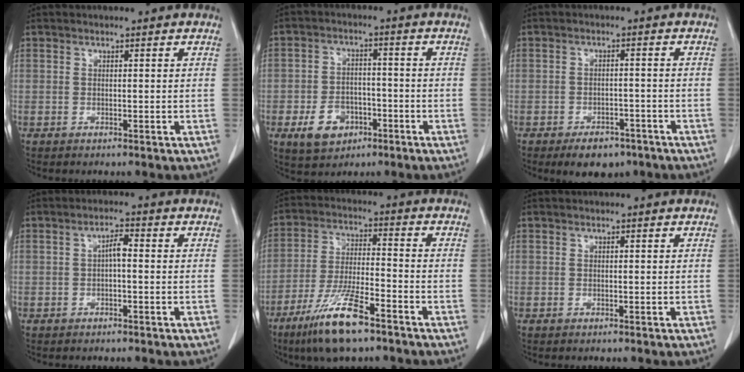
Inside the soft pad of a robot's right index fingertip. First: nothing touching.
{"total": 7.0, "force": [-3.1, 5.1, 3.7], "torque": [-0.074, 0.006, -0.042]}
{"total": 6.0, "force": [-4.3, 3.1, 2.8], "torque": [-0.039, 0.001, -0.059]}
{"total": 2.3, "force": [-0.1, 0.6, 2.2], "torque": [-0.039, 0.006, -0.004]}
{"total": 11.9, "force": [-7.7, 1.8, 8.9], "torque": [-0.181, -0.027, -0.138]}
{"total": 0.0}